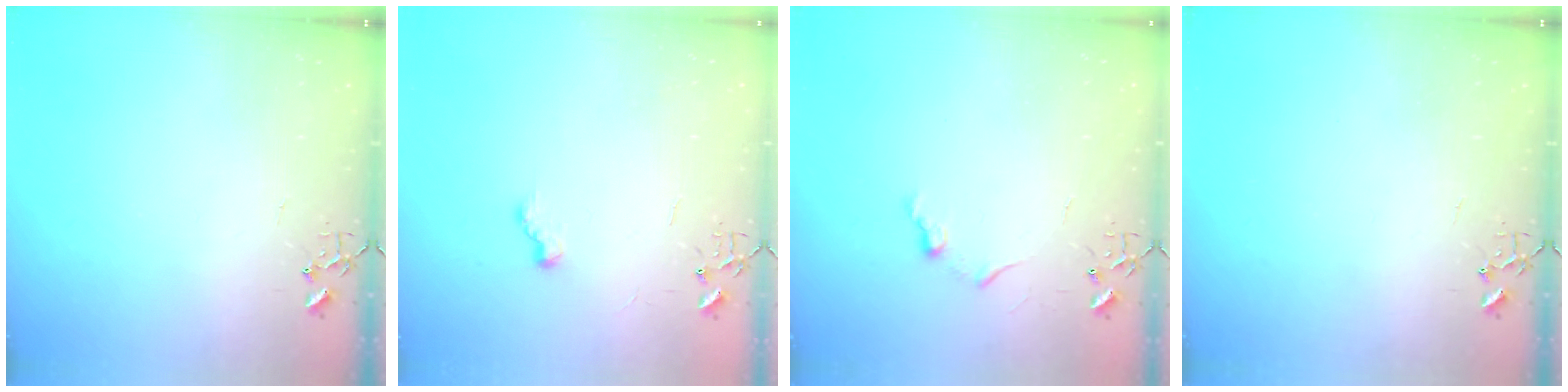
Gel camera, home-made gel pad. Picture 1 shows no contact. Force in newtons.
{"total": 6.4, "press": 6.3, "slide": 0.6}
{"total": 6.3, "press": 6.3, "slide": 0.5}
{"total": 0.0}